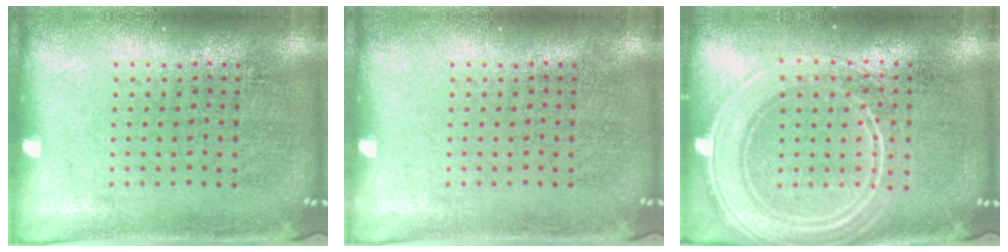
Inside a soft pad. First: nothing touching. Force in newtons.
{"total": 0.0}
{"total": 2.3, "press": 2.3, "slide": 0.4}